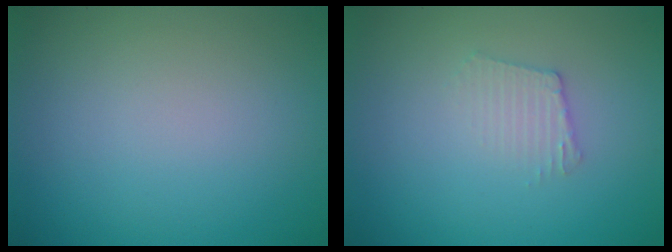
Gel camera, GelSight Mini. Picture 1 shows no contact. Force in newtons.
{"total": 1.7, "press": 1.7, "slide": 0.2}